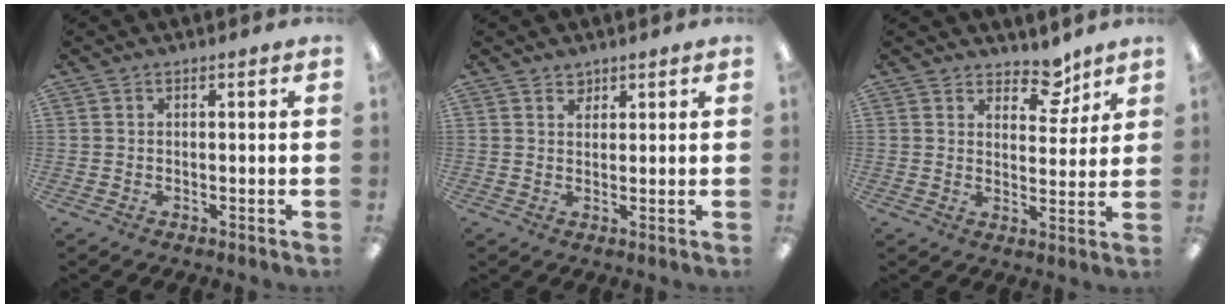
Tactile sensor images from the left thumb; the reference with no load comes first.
{"total": 2.1, "force": [1.8, 1.1, 0.4], "torque": [-0.001, -0.005, 0.033]}
{"total": 7.1, "force": [5.4, 3.7, 2.9], "torque": [-0.026, -0.029, 0.090]}